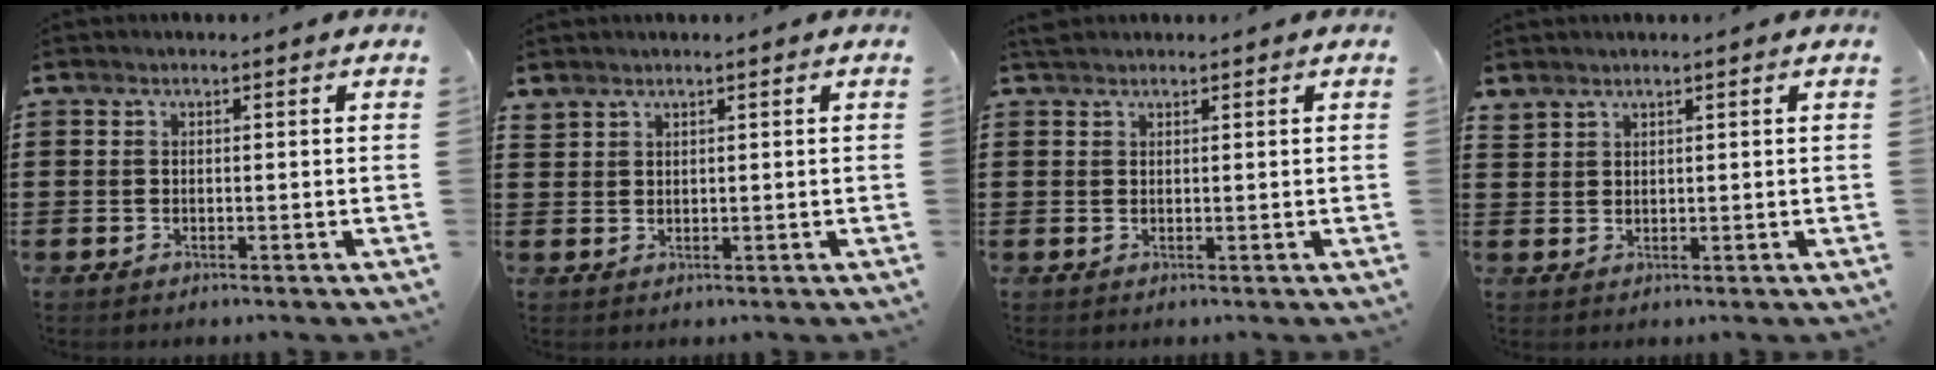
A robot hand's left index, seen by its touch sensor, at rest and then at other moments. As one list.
[{"total": 1.4, "force": [1.3, 0.4, 0.1], "torque": [-0.005, 0.000, 0.026]}, {"total": 1.2, "force": [1.1, 0.3, 0.3], "torque": [-0.009, 0.002, 0.022]}, {"total": 1.6, "force": [1.5, 0.3, 0.0], "torque": [-0.003, 0.000, 0.031]}]